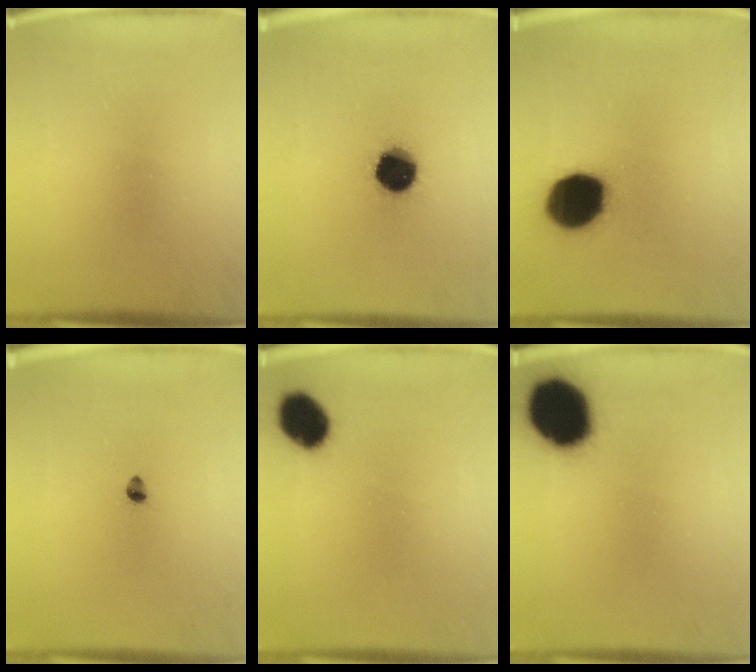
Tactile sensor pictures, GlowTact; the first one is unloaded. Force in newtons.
{"total": 12.8}
{"total": 17.2}
{"total": 1.7}
{"total": 8.7}
{"total": 17.2}